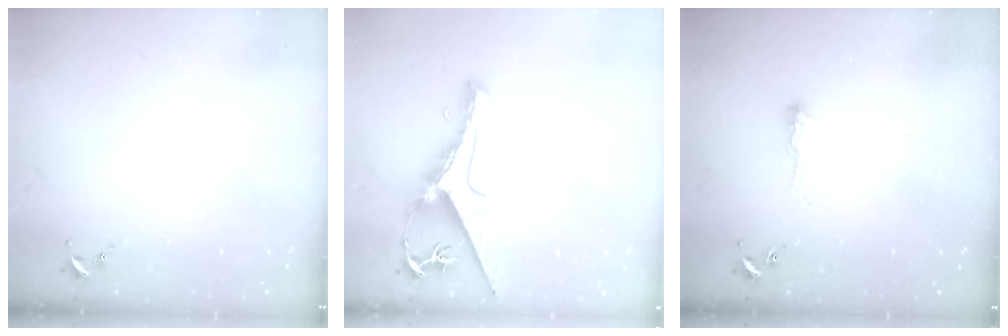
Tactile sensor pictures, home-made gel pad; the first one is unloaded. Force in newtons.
{"total": 10.2, "press": 10.1, "slide": 1.4}
{"total": 5.2, "press": 5.1, "slide": 0.7}